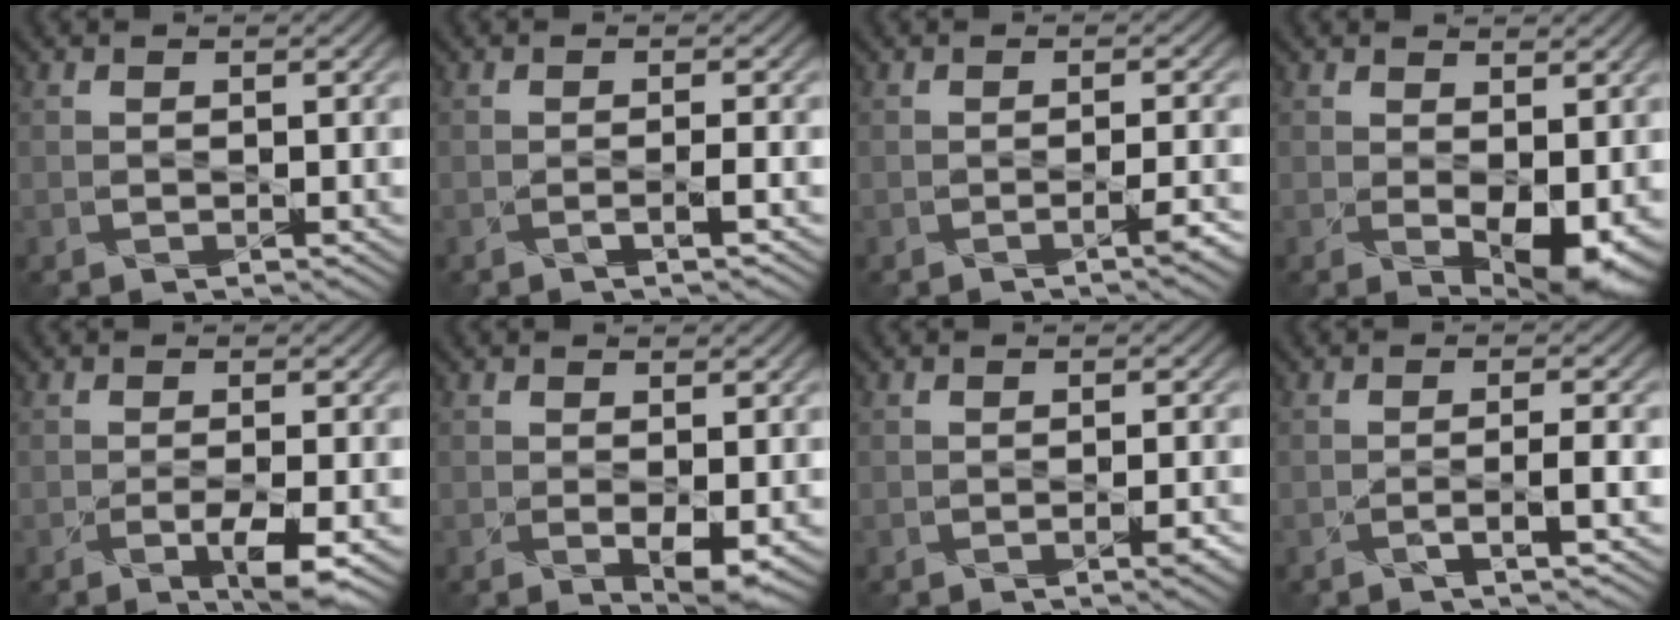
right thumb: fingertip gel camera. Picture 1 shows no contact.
{"total": 1.3, "force": [-0.4, 0.1, 1.2], "torque": [-0.018, 0.002, -0.012]}
{"total": 2.5, "force": [-1.2, 0.4, 2.1], "torque": [-0.029, 0.005, -0.026]}
{"total": 5.2, "force": [-0.4, 2.5, 4.5], "torque": [-0.077, -0.020, 0.007]}
{"total": 3.7, "force": [-1.5, 0.6, 3.4], "torque": [-0.058, -0.002, -0.026]}
{"total": 2.4, "force": [-0.2, 0.9, 2.3], "torque": [-0.043, -0.010, 0.004]}
{"total": 1.9, "force": [-0.8, 0.5, 1.6], "torque": [-0.022, 0.001, -0.014]}
{"total": 2.4, "force": [-0.8, 0.2, 2.3], "torque": [-0.033, 0.005, -0.026]}